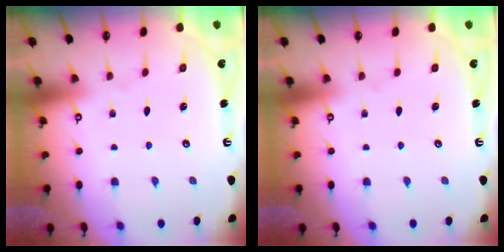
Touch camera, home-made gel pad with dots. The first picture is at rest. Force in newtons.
{"total": 0.0}